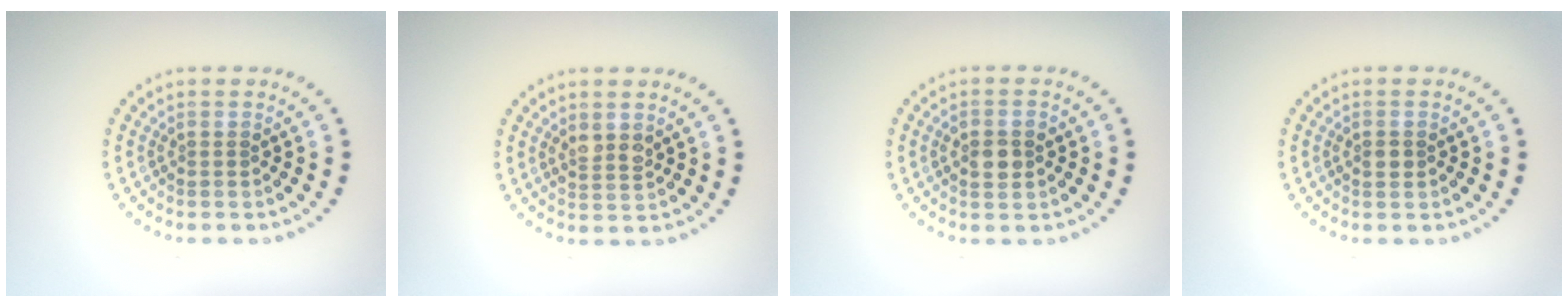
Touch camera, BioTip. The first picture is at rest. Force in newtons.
{"total": 1.7, "press": 1.5, "slide": 0.7}
{"total": 2.5, "press": 2.5, "slide": 0.1}
{"total": 1.0, "press": 1.0, "slide": 0.0}